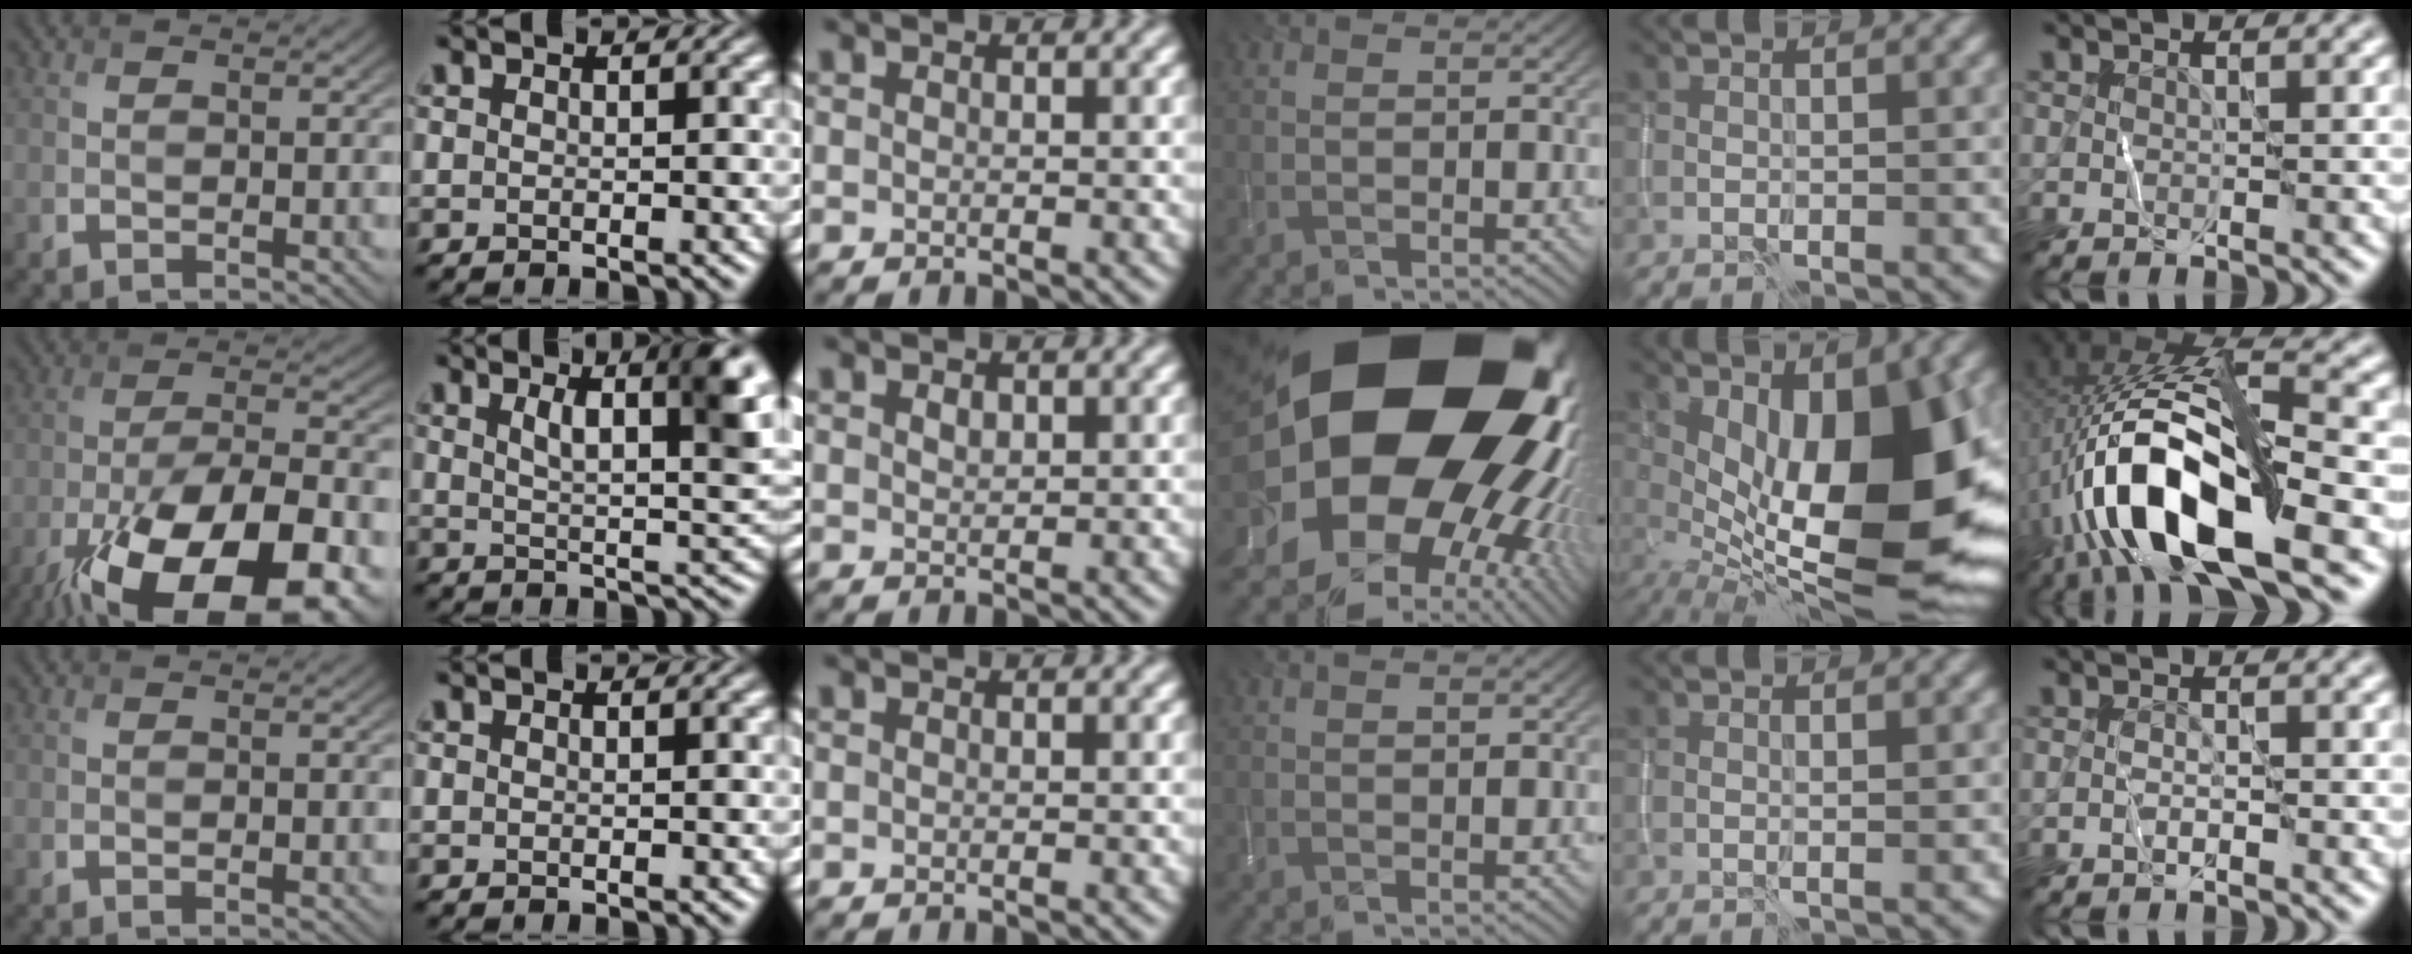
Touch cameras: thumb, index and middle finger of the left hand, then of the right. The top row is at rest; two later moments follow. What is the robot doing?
{"motion": "wipe", "object": "whiteboard"}